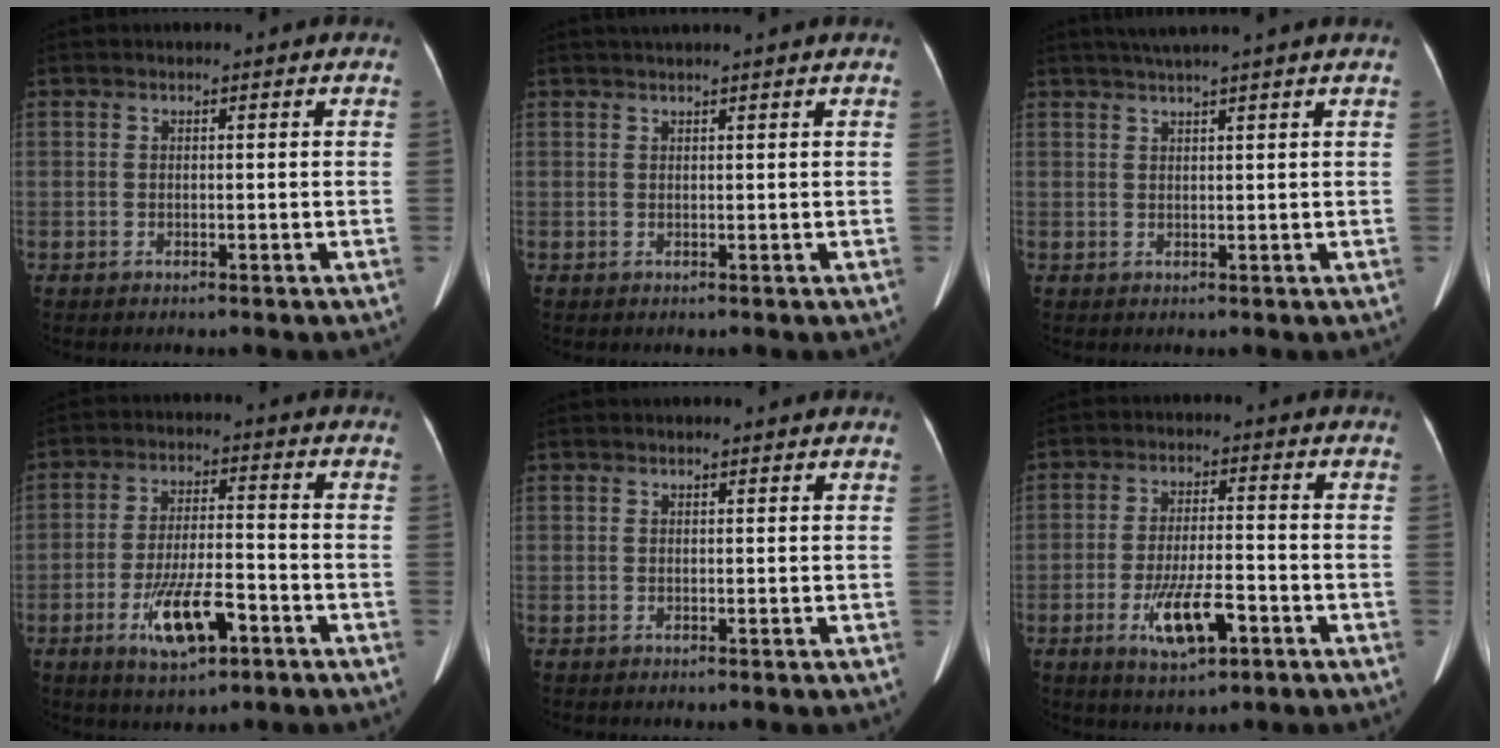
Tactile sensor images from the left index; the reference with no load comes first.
{"total": 3.8, "force": [3.2, -0.7, 1.9], "torque": [-0.021, 0.027, 0.048]}
{"total": 5.2, "force": [4.2, -1.4, 2.9], "torque": [-0.042, 0.020, 0.066]}
{"total": 9.6, "force": [-4.6, 2.7, 7.9], "torque": [-0.155, -0.005, -0.076]}
{"total": 0.6, "force": [0.5, 0.0, 0.3], "torque": [-0.005, 0.010, 0.007]}
{"total": 7.4, "force": [-3.3, 1.9, 6.4], "torque": [-0.123, -0.009, -0.052]}